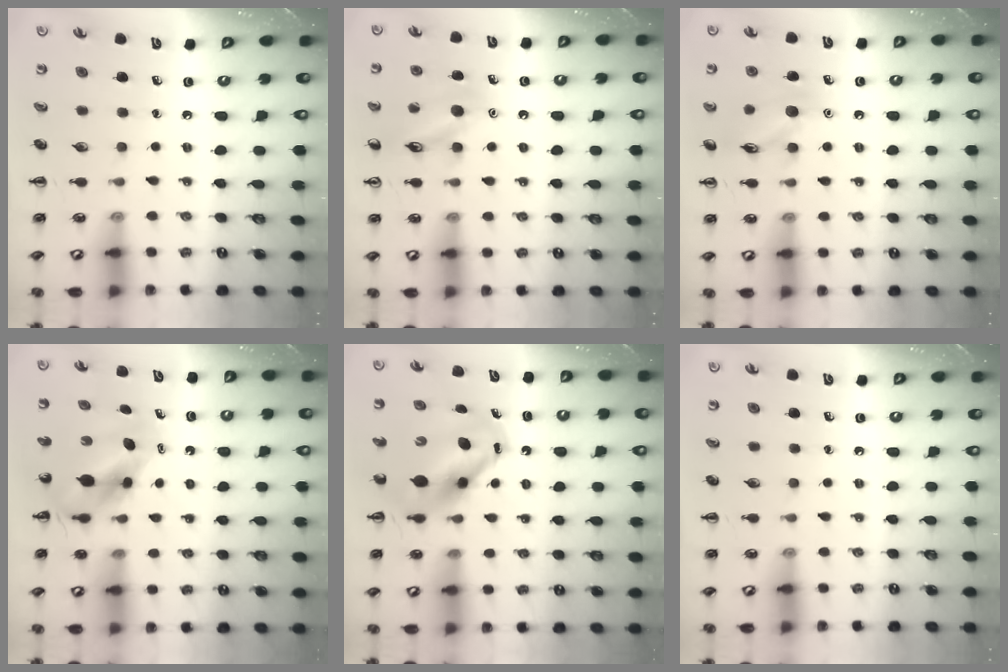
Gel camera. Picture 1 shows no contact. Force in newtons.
{"total": 11.5, "press": 11.4, "slide": 1.3}
{"total": 9.7, "press": 9.7, "slide": 0.5}
{"total": 6.0, "press": 5.9, "slide": 1.0}
{"total": 6.9, "press": 6.6, "slide": 2.0}
{"total": 0.0}